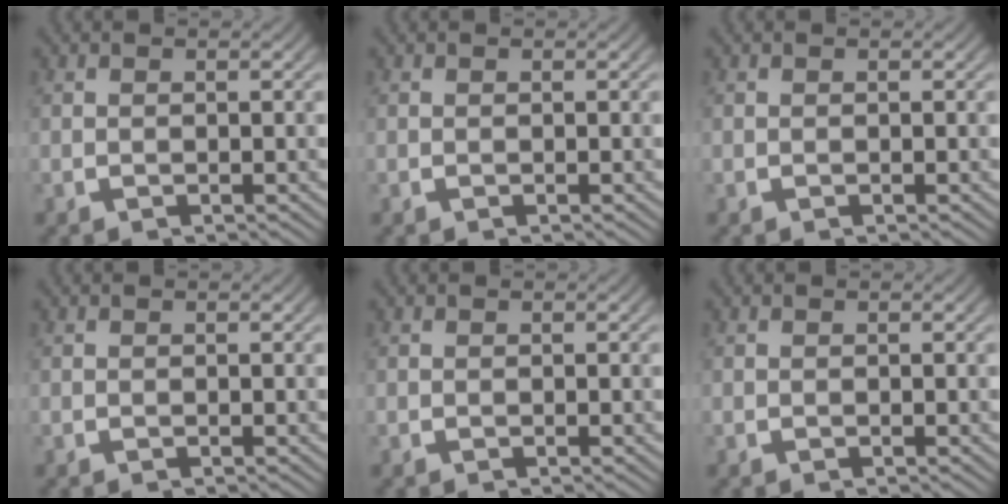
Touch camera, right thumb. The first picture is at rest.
{"total": 0.0}
{"total": 0.0}
{"total": 0.0}
{"total": 0.0}
{"total": 0.0}